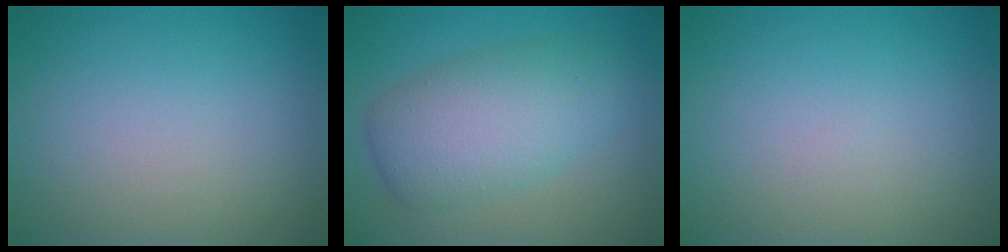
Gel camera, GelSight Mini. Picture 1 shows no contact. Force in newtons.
{"total": 6.1, "press": 6.1, "slide": 0.2}
{"total": 0.0}